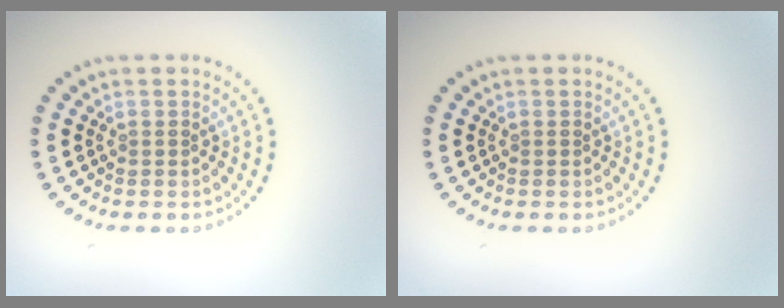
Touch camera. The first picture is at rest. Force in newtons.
{"total": 0.0}